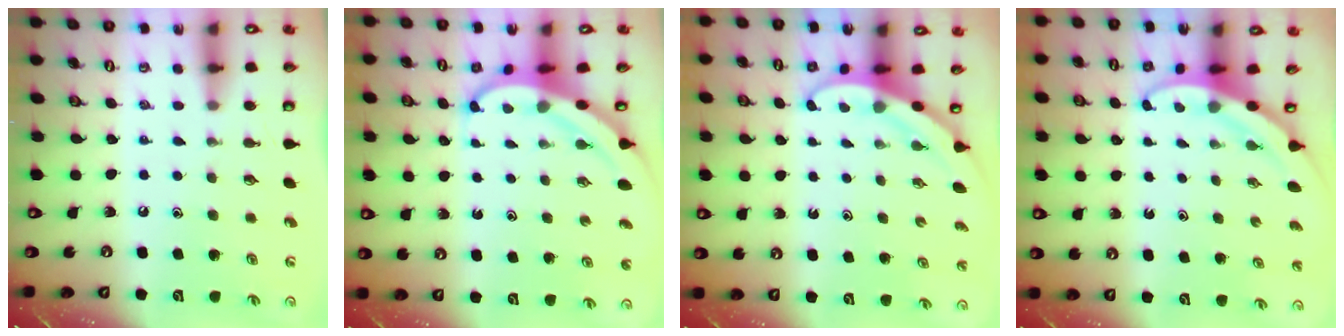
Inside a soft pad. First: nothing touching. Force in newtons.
{"total": 5.7, "press": 5.7, "slide": 0.6}
{"total": 3.2, "press": 3.2, "slide": 0.2}
{"total": 3.4, "press": 3.4, "slide": 0.1}